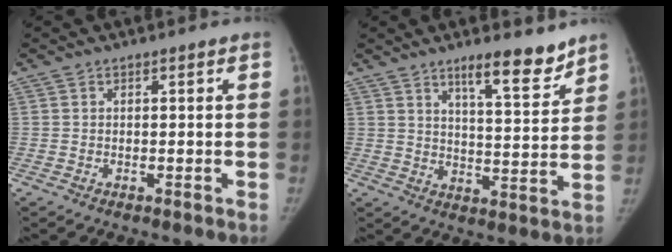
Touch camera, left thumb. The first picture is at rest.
{"total": 10.0, "force": [7.4, 2.2, 6.3], "torque": [-0.074, -0.059, 0.118]}